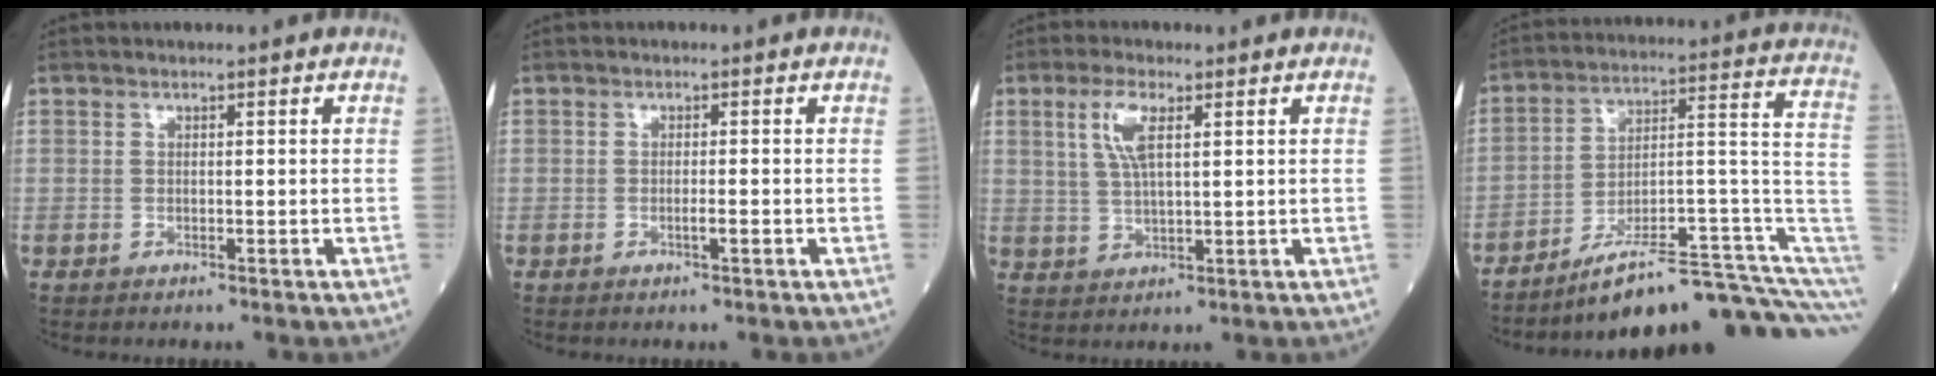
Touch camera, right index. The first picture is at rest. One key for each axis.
{"total": 1.2, "fx": -0.5, "fy": 0.0, "fz": 1.1, "tx": -0.021, "ty": -0.001, "tz": -0.008}
{"total": 5.5, "fx": 2.2, "fy": 1.4, "fz": 4.9, "tx": -0.107, "ty": 0.008, "tz": 0.048}
{"total": 17.5, "fx": -12.5, "fy": 0.6, "fz": 12.3, "tx": -0.118, "ty": 0.066, "tz": -0.189}